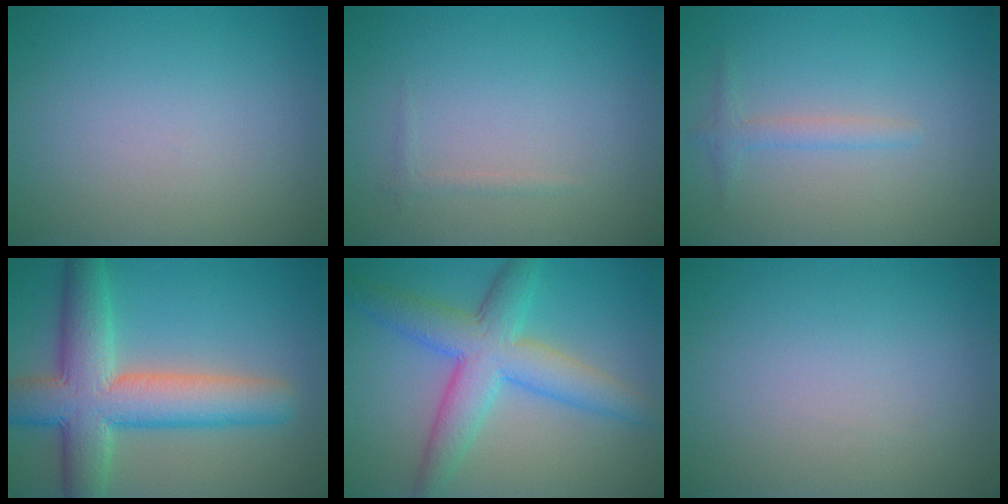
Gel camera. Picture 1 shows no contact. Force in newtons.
{"total": 0.6, "press": 0.6, "slide": 0.0}
{"total": 1.4, "press": 1.4, "slide": 0.0}
{"total": 9.1, "press": 9.1, "slide": 0.6}
{"total": 6.6, "press": 6.6, "slide": 0.1}
{"total": 0.0}